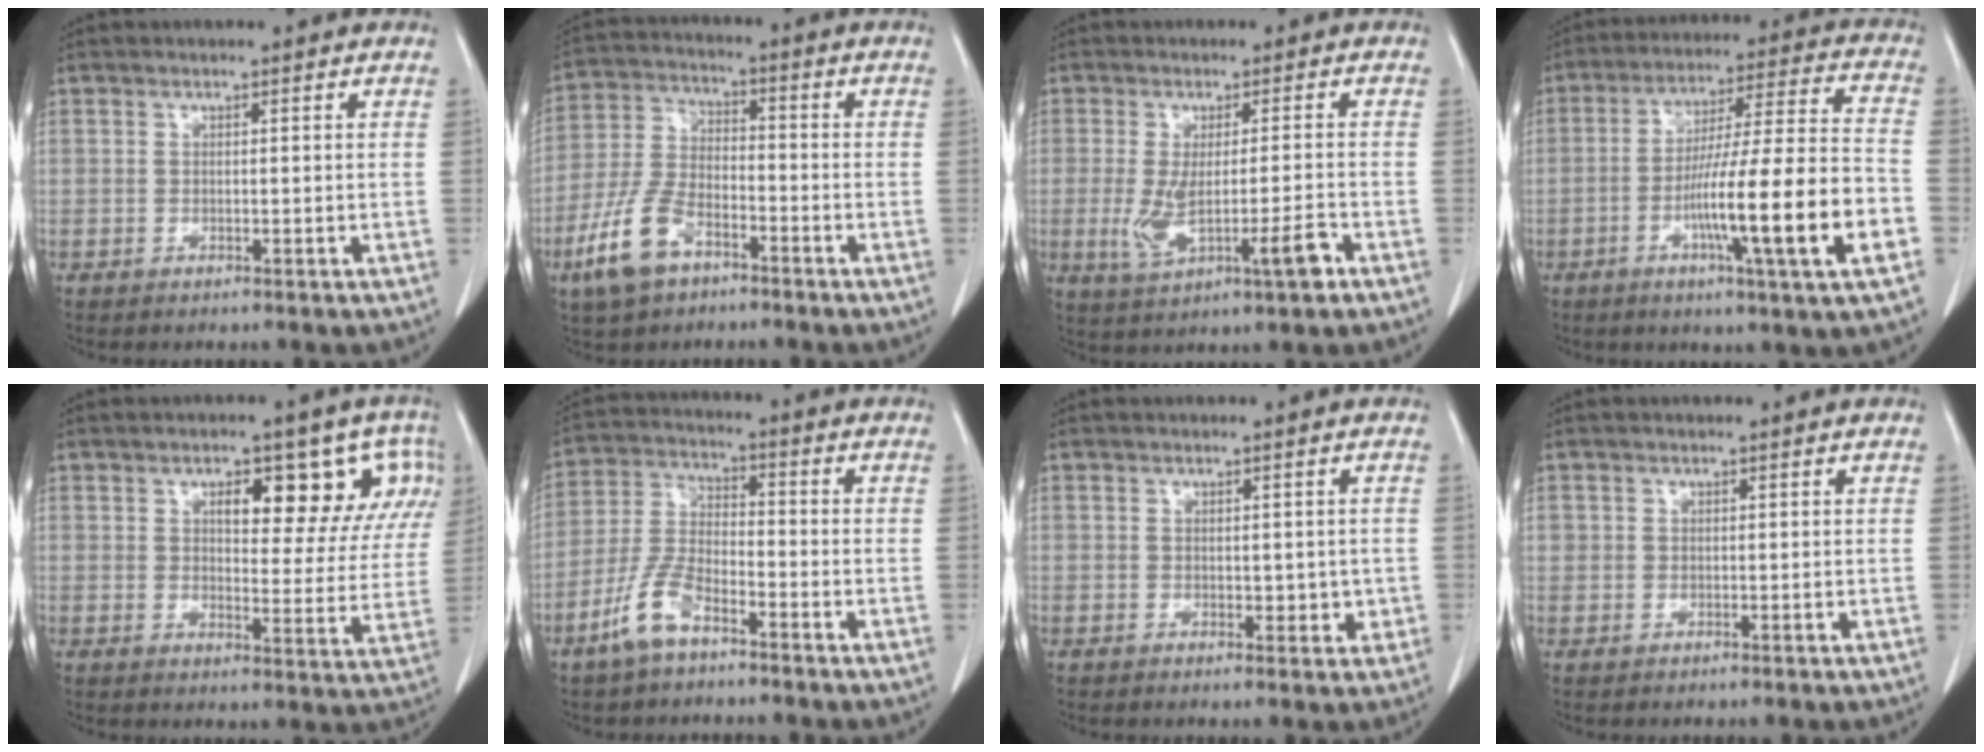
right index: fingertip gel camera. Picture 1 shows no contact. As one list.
[{"total": 10.1, "force": [-5.8, 5.0, 6.6], "torque": [-0.162, 0.000, -0.113]}, {"total": 8.1, "force": [-2.5, 1.2, 7.7], "torque": [-0.137, -0.006, -0.033]}, {"total": 18.3, "force": [-5.9, -0.1, 17.3], "torque": [-0.273, -0.002, -0.093]}, {"total": 11.6, "force": [5.4, 5.1, 8.9], "torque": [-0.086, 0.011, 0.068]}, {"total": 7.9, "force": [-5.1, 2.8, 5.4], "torque": [-0.130, -0.002, -0.106]}, {"total": 2.7, "force": [-0.1, 1.7, 2.1], "torque": [-0.019, 0.003, 0.007]}, {"total": 0.9, "force": [0.3, 0.9, 0.1], "torque": [0.008, 0.007, 0.005]}]